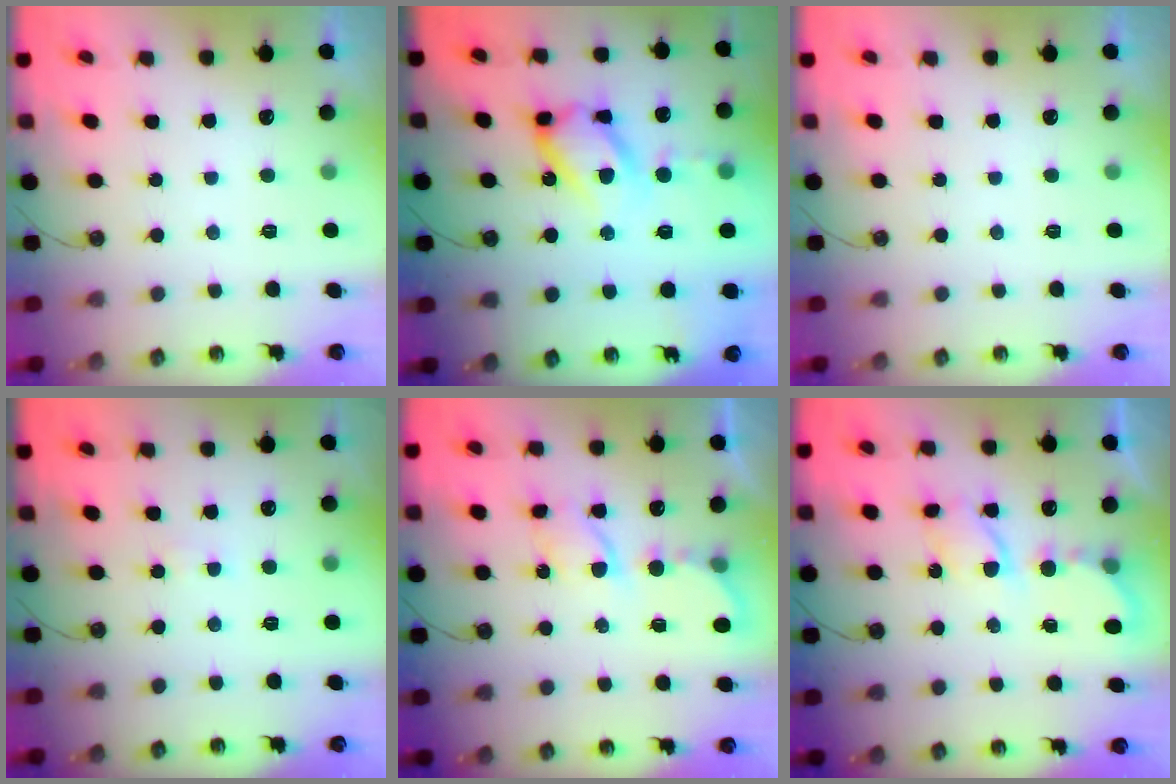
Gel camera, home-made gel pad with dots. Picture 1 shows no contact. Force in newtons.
{"total": 14.6, "press": 14.5, "slide": 1.6}
{"total": 0.0}
{"total": 1.9, "press": 1.9, "slide": 0.2}
{"total": 6.4, "press": 6.3, "slide": 0.4}
{"total": 6.4, "press": 6.4, "slide": 0.3}